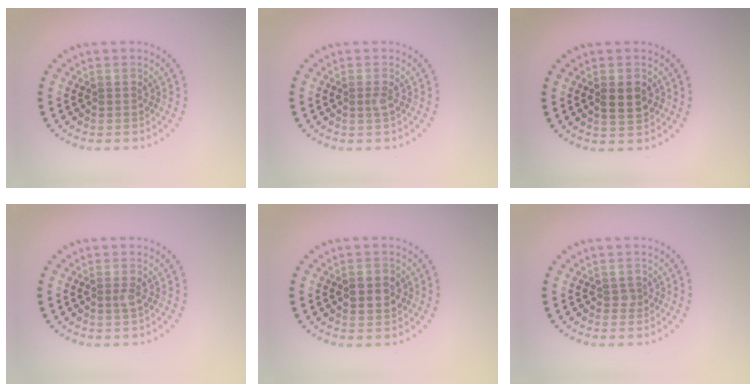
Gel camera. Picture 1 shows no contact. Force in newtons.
{"total": 0.8, "press": 0.6, "slide": 0.5}
{"total": 2.5, "press": 2.5, "slide": 0.1}
{"total": 0.7, "press": 0.6, "slide": 0.5}
{"total": 2.8, "press": 2.8, "slide": 0.2}
{"total": 0.6, "press": 0.5, "slide": 0.3}